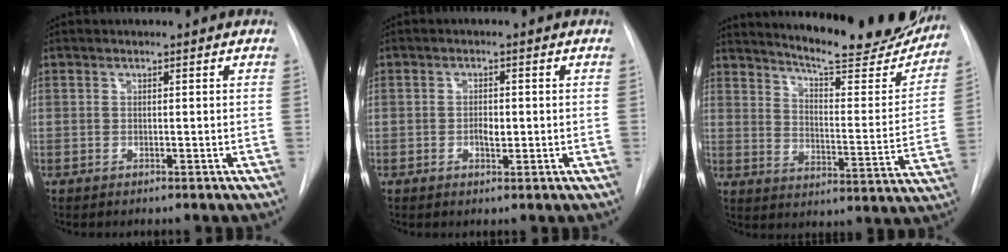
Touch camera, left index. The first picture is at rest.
{"total": 2.1, "force": [-1.2, 0.8, 1.5], "torque": [-0.027, -0.005, -0.017]}
{"total": 22.5, "force": [20.1, 3.4, 9.4], "torque": [-0.132, -0.072, 0.252]}